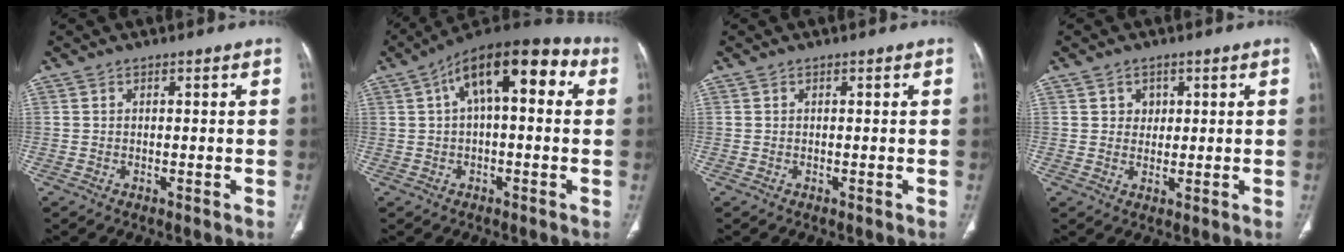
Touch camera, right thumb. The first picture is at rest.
{"total": 16.0, "force": [4.4, 7.1, 13.6], "torque": [-0.180, 0.039, 0.059]}
{"total": 0.0}
{"total": 2.7, "force": [1.1, 2.3, 1.0], "torque": [0.000, -0.007, 0.019]}